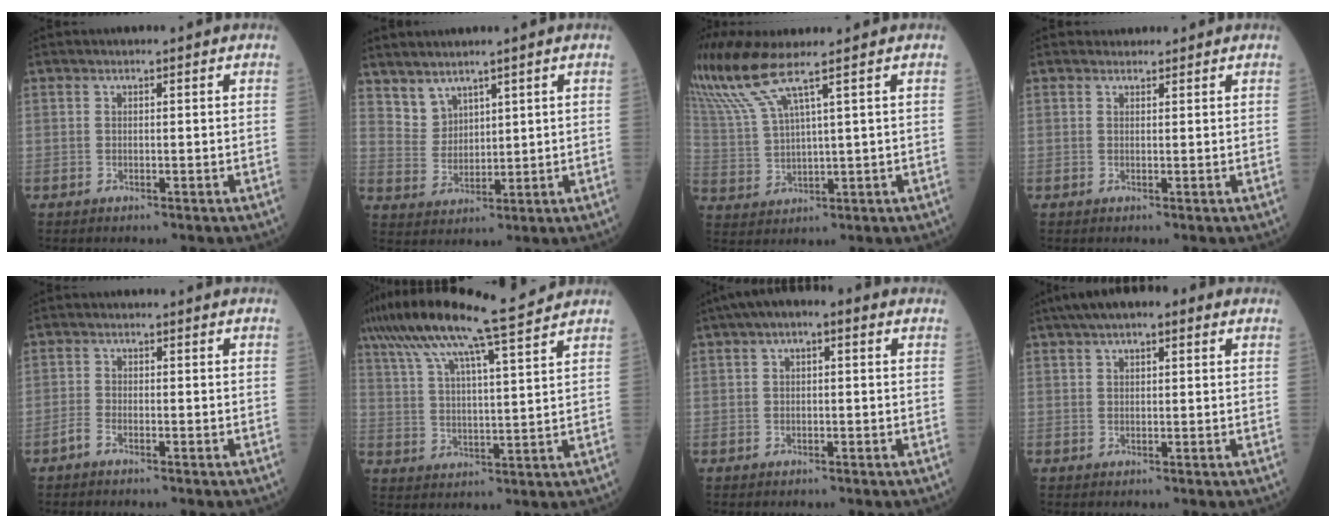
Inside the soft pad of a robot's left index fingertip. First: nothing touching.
{"total": 3.8, "force": [3.2, 1.9, 0.4], "torque": [-0.015, 0.007, 0.075]}
{"total": 9.2, "force": [6.9, -0.9, 5.9], "torque": [-0.145, 0.006, 0.149]}
{"total": 1.1, "force": [1.0, 0.4, -0.2], "torque": [-0.005, 0.006, 0.016]}
{"total": 1.5, "force": [-1.2, 0.3, 0.9], "torque": [-0.028, -0.002, -0.026]}
{"total": 17.2, "force": [14.2, 0.1, 9.8], "torque": [-0.185, 0.035, 0.231]}
{"total": 5.2, "force": [2.2, 2.0, 4.2], "torque": [-0.071, 0.033, 0.025]}
{"total": 7.8, "force": [4.7, 2.7, 5.6], "torque": [-0.093, 0.038, 0.069]}